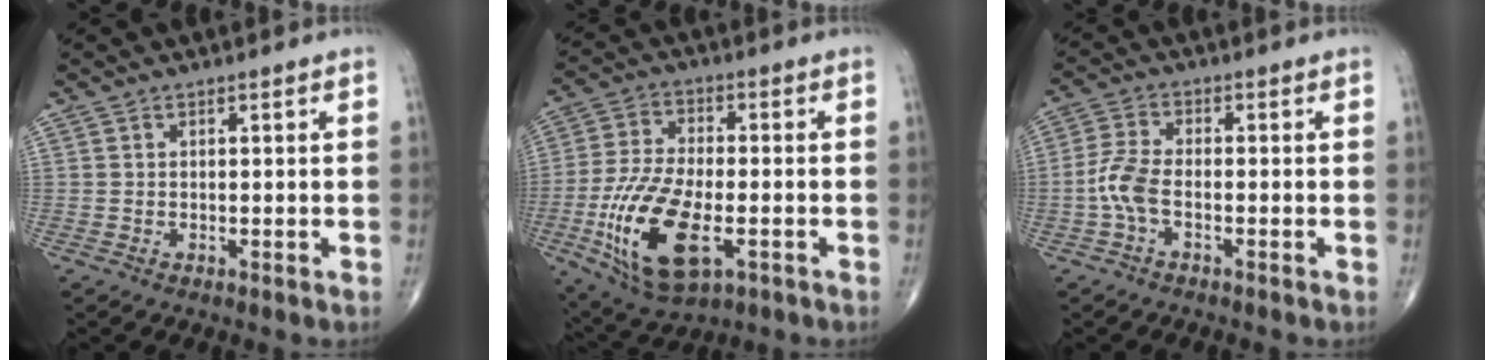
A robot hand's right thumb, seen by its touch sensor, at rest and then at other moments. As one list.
[{"total": 17.4, "force": [-5.2, 8.0, 14.6], "torque": [-0.293, 0.004, -0.084]}, {"total": 5.1, "force": [-1.7, 2.2, 4.3], "torque": [-0.104, 0.014, -0.041]}]